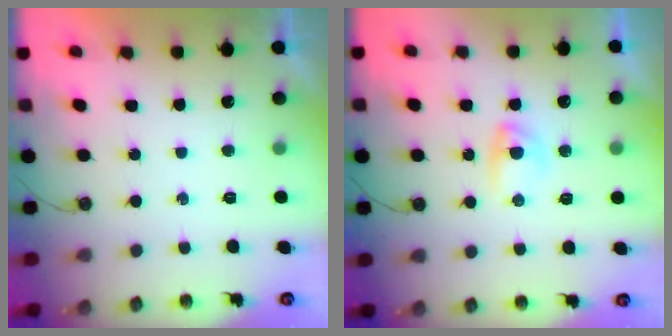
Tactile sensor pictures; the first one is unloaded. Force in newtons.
{"total": 9.8, "press": 5.1, "slide": 8.4}